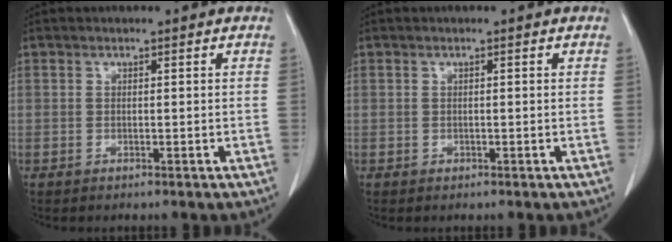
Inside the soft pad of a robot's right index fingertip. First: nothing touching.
{"total": 0.5, "force": [0.1, 0.5, 0.2], "torque": [-0.003, 0.002, 0.004]}